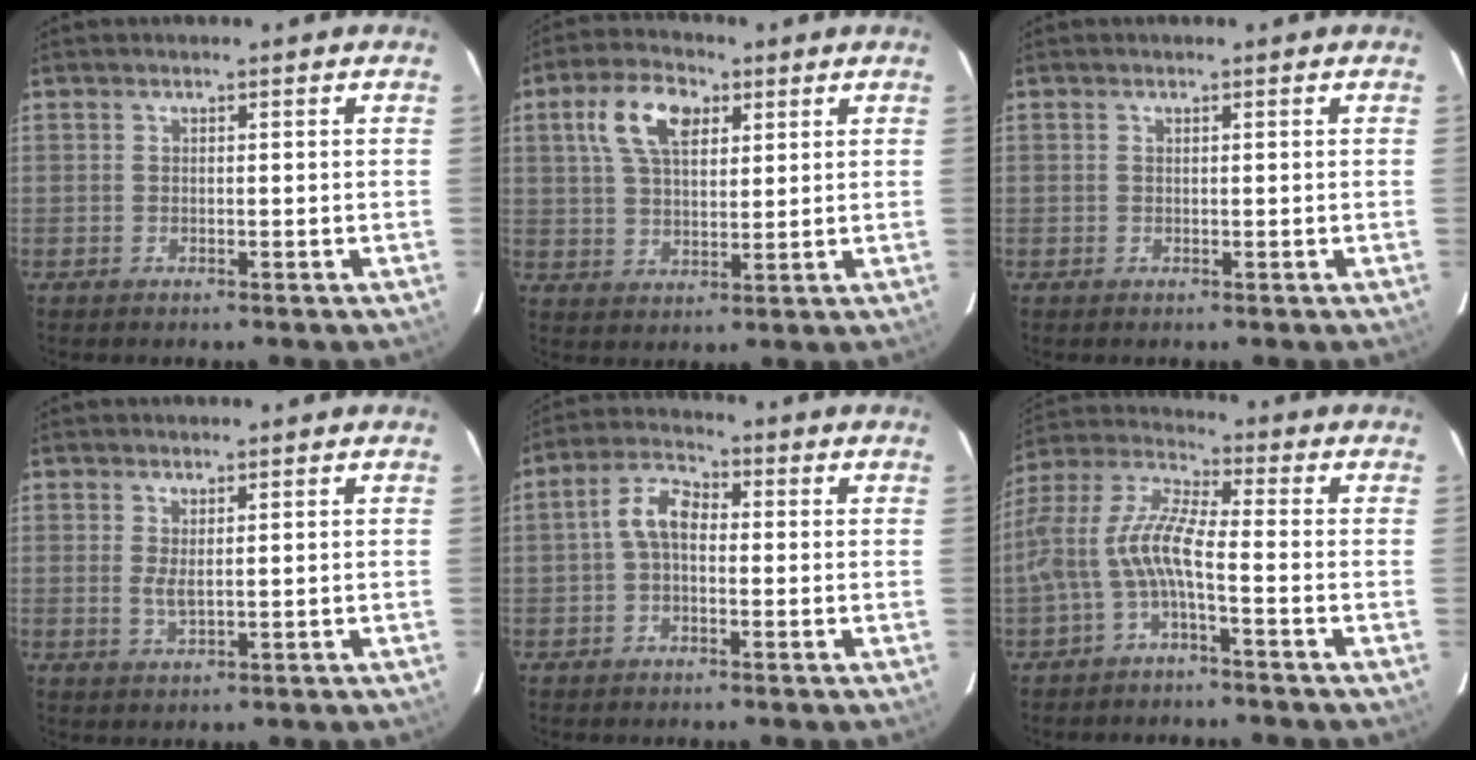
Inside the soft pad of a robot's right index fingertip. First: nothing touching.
{"total": 9.8, "force": [4.1, 5.3, 7.2], "torque": [-0.141, 0.026, 0.076]}
{"total": 0.0}
{"total": 2.3, "force": [0.7, 0.6, 2.1], "torque": [-0.040, -0.005, 0.013]}
{"total": 5.3, "force": [-0.3, 3.3, 4.2], "torque": [-0.085, 0.021, -0.008]}
{"total": 10.5, "force": [-3.2, 2.2, 9.8], "torque": [-0.219, 0.011, -0.063]}